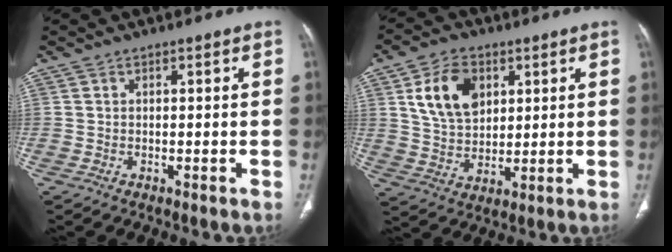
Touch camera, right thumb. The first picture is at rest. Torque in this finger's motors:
{"motor_torque": [-0.78, 0.83, 0.24, -0.22, 0.07]}